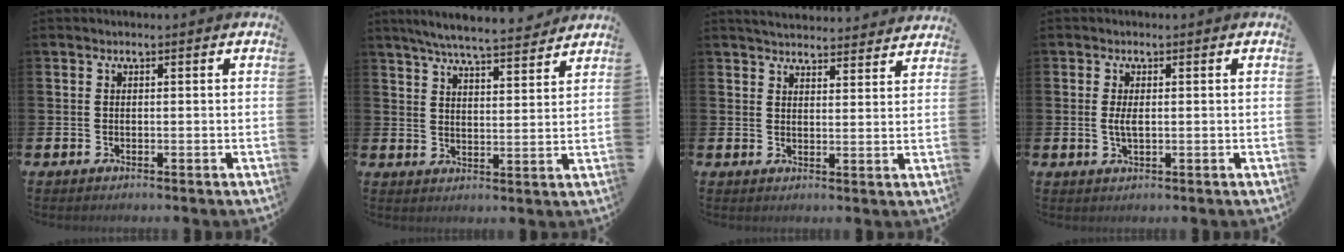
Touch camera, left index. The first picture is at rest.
{"total": 6.4, "force": [6.1, 0.2, 1.9], "torque": [-0.050, -0.037, 0.106]}
{"total": 4.4, "force": [4.4, 0.4, 0.3], "torque": [-0.012, -0.027, 0.079]}
{"total": 2.1, "force": [0.2, 0.8, 2.0], "torque": [-0.032, 0.000, 0.000]}